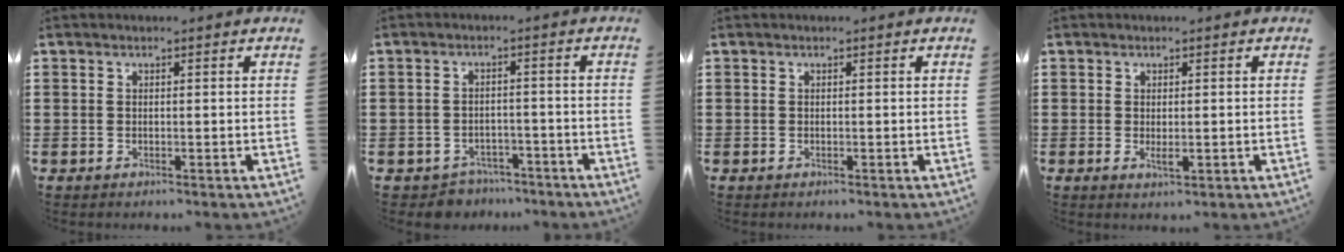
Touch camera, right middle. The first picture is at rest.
{"total": 3.0, "force": [-2.9, 0.7, -0.4], "torque": [-0.004, 0.000, -0.064]}
{"total": 0.0}
{"total": 1.6, "force": [-0.1, 0.6, 1.4], "torque": [-0.027, -0.002, 0.001]}